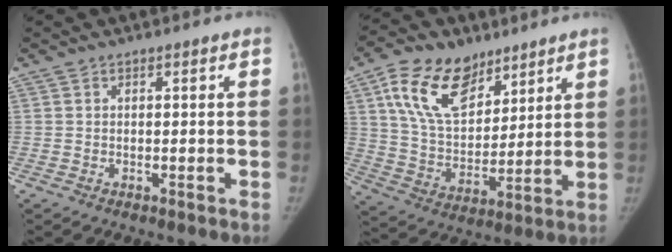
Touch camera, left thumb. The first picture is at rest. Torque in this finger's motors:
{"motor_torque": [1.66, 1.65, 1.52, -1.25, 0.07]}